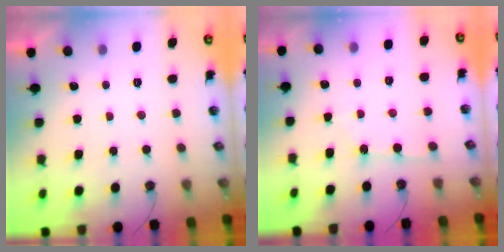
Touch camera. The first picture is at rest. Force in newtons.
{"total": 2.3, "press": 2.3, "slide": 0.2}